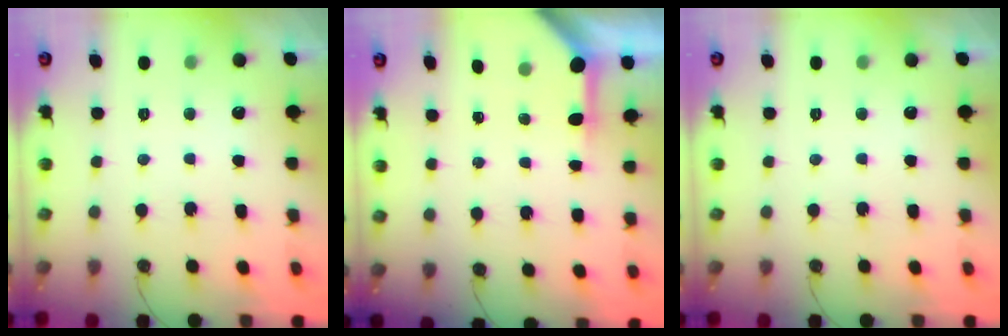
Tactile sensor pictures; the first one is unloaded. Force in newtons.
{"total": 3.6, "press": 3.5, "slide": 0.4}
{"total": 0.0}